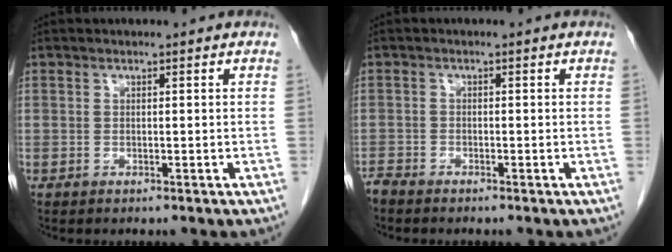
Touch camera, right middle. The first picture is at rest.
{"total": 1.5, "force": [-1.5, 0.1, 0.2], "torque": [-0.008, -0.004, -0.028]}